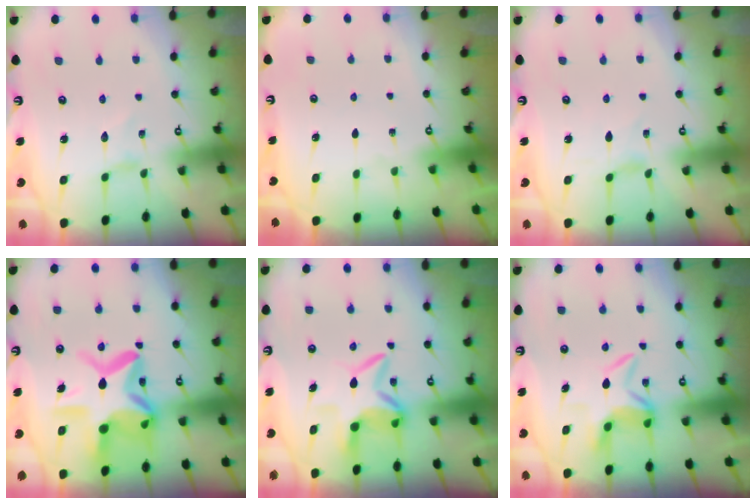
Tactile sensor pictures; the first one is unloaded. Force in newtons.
{"total": 0.0}
{"total": 1.3, "press": 1.3, "slide": 0.3}
{"total": 16.4, "press": 16.4, "slide": 1.3}
{"total": 7.3, "press": 7.3, "slide": 1.0}
{"total": 5.9, "press": 5.8, "slide": 1.2}